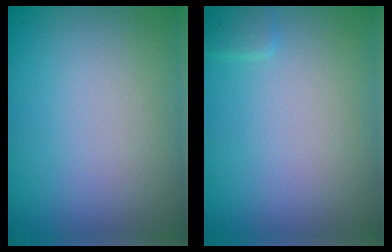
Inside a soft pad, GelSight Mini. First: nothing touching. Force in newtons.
{"total": 0.9, "press": 0.9, "slide": 0.0}